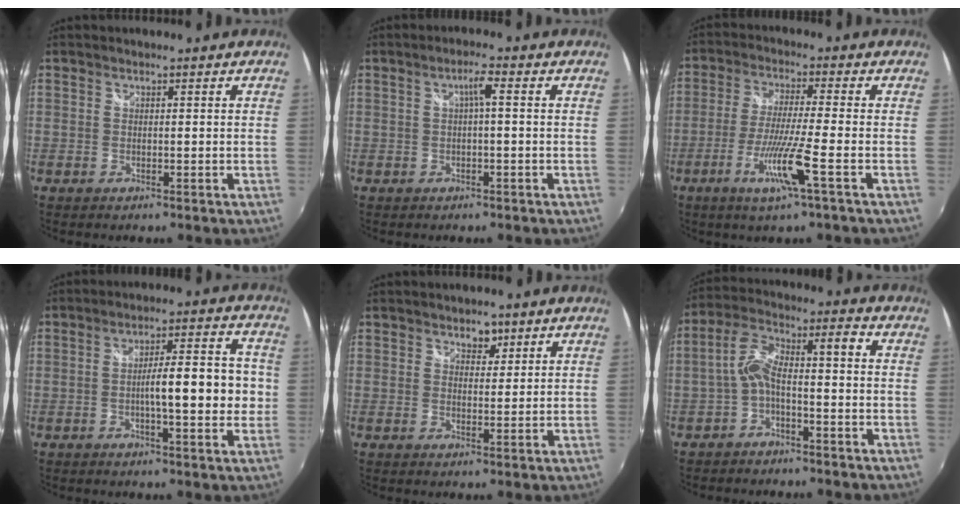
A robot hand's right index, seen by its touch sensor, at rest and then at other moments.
{"total": 2.4, "force": [0.1, 0.0, 2.4], "torque": [-0.044, 0.009, 0.003]}
{"total": 9.7, "force": [-4.1, -0.8, 8.7], "torque": [-0.180, -0.014, -0.080]}
{"total": 10.5, "force": [-1.2, 2.2, 10.2], "torque": [-0.164, 0.007, -0.019]}
{"total": 2.6, "force": [1.7, 1.8, 0.9], "torque": [-0.006, 0.006, 0.027]}
{"total": 7.7, "force": [-2.9, 2.2, 6.8], "torque": [-0.151, 0.020, -0.051]}